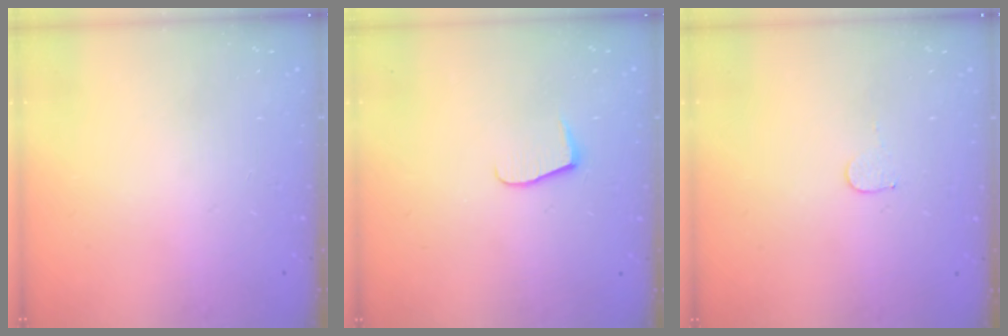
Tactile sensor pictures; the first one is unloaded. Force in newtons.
{"total": 7.0, "press": 6.9, "slide": 0.5}
{"total": 3.4, "press": 3.4, "slide": 0.2}